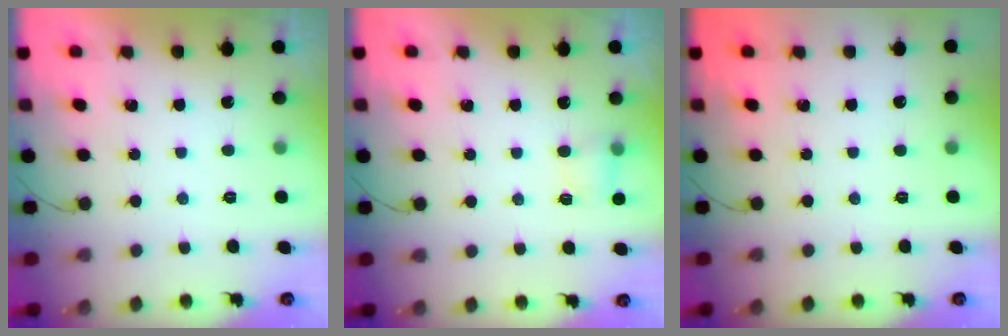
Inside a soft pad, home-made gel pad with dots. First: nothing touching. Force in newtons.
{"total": 4.0, "press": 3.8, "slide": 1.2}
{"total": 0.0}